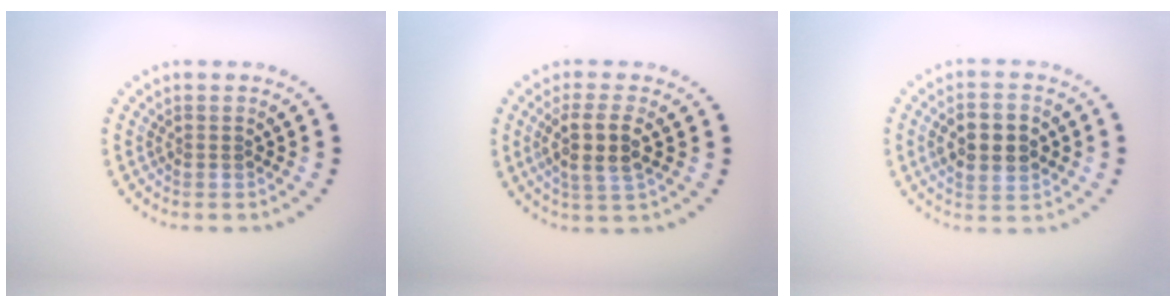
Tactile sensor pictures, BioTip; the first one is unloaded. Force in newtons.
{"total": 3.4, "press": 3.0, "slide": 1.6}
{"total": 4.6, "press": 4.6, "slide": 0.1}